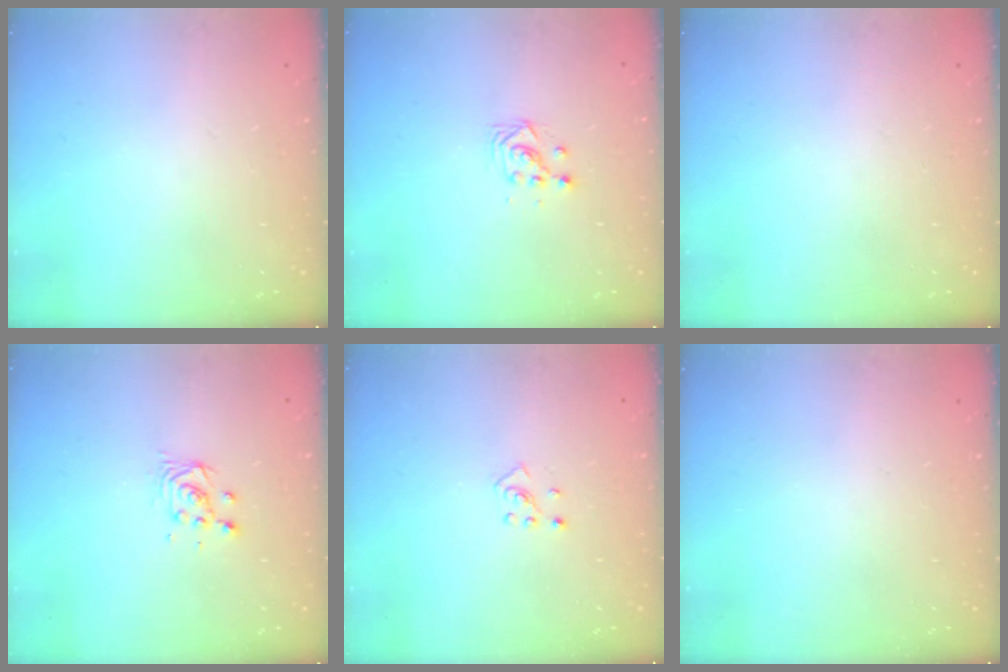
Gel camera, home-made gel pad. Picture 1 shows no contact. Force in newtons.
{"total": 3.0, "press": 3.0, "slide": 0.2}
{"total": 0.0}
{"total": 3.7, "press": 3.7, "slide": 0.3}
{"total": 2.7, "press": 2.6, "slide": 0.9}
{"total": 0.0}